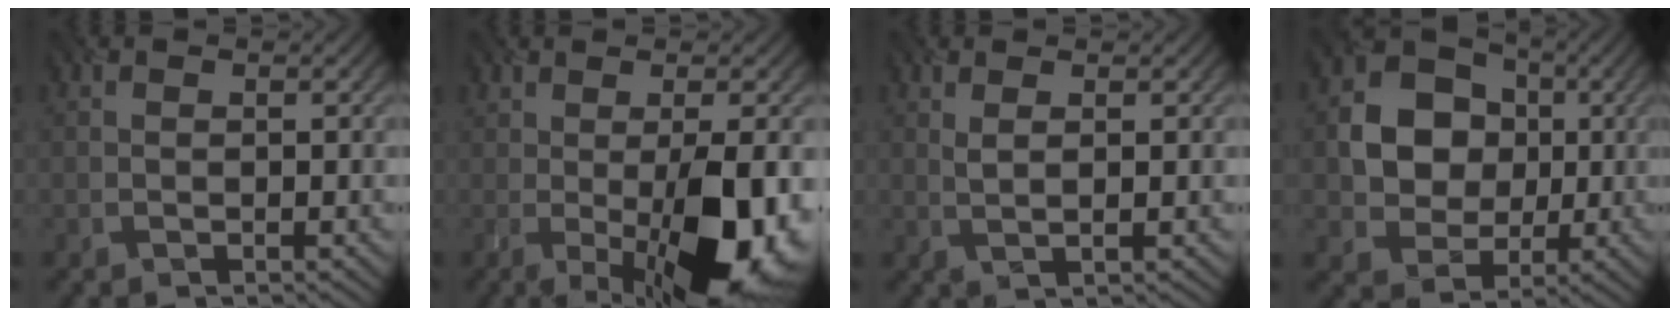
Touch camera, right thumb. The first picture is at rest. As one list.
[{"total": 11.7, "force": [-2.8, 3.8, 10.7], "torque": [-0.161, -0.010, -0.032]}, {"total": 1.5, "force": [0.9, 0.4, 1.2], "torque": [-0.026, 0.002, 0.018]}, {"total": 9.3, "force": [0.8, 8.1, 4.5], "torque": [-0.092, 0.006, 0.005]}]